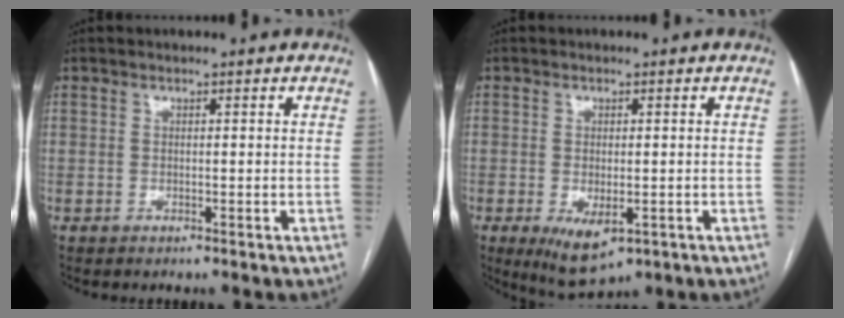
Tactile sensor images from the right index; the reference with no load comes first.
{"total": 7.3, "force": [-2.9, 3.2, 5.8], "torque": [-0.096, -0.018, -0.033]}